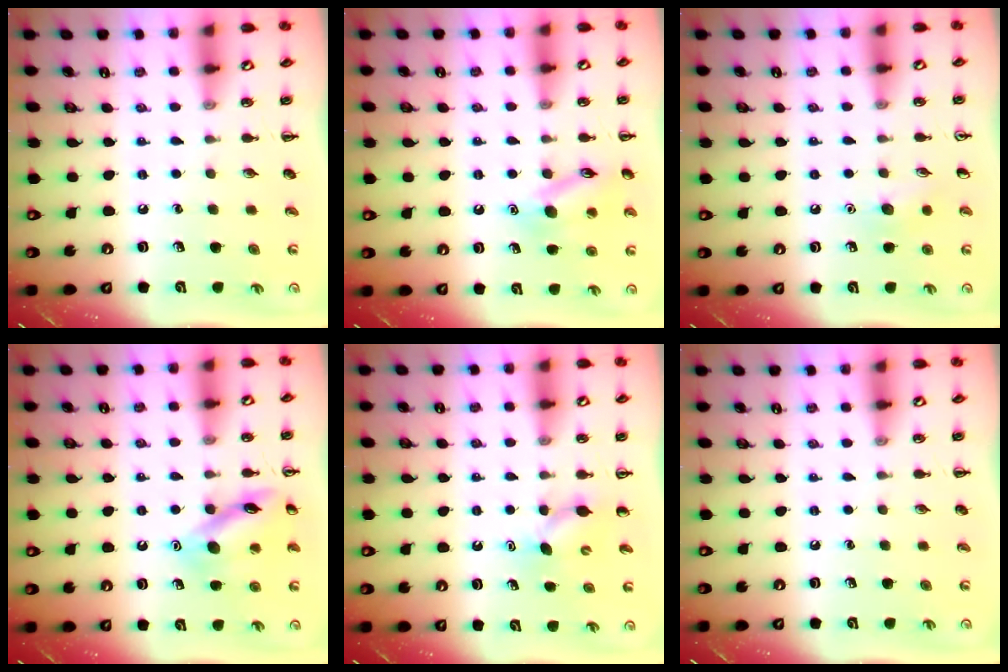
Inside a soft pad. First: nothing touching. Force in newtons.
{"total": 12.6, "press": 12.6, "slide": 0.7}
{"total": 6.7, "press": 6.4, "slide": 2.1}
{"total": 13.4, "press": 13.4, "slide": 1.1}
{"total": 5.2, "press": 5.0, "slide": 1.2}
{"total": 0.0}